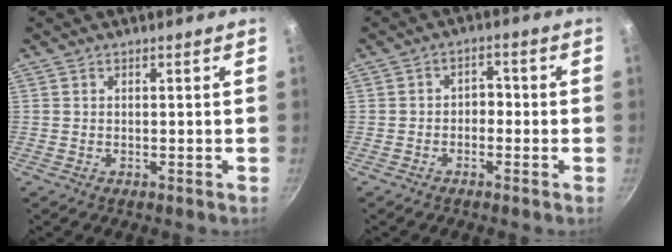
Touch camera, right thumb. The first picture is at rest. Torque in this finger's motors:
{"motor_torque": [-0.63, -0.17, -0.08, 0.19, -0.02]}